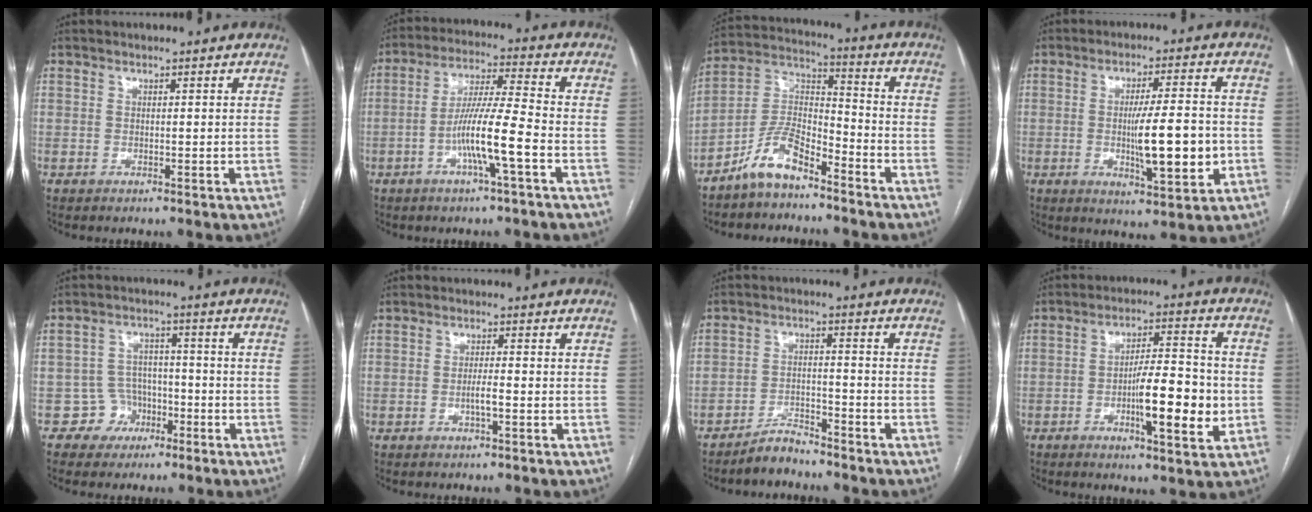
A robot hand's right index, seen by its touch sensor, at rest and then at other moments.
{"total": 10.0, "force": [-3.7, -0.1, 9.3], "torque": [-0.179, 0.004, -0.071]}
{"total": 9.1, "force": [-6.9, 3.3, 5.0], "torque": [-0.106, 0.022, -0.136]}
{"total": 10.8, "force": [-1.9, 1.6, 10.6], "torque": [-0.168, -0.007, -0.026]}
{"total": 4.9, "force": [-2.5, 4.2, 0.1], "torque": [0.008, 0.017, -0.038]}
{"total": 2.1, "force": [-0.8, 0.1, 1.9], "torque": [-0.035, 0.000, -0.015]}
{"total": 4.1, "force": [-3.9, 0.9, 0.9], "torque": [-0.013, -0.006, -0.071]}
{"total": 11.4, "force": [-2.7, 2.2, 10.9], "torque": [-0.173, 0.003, -0.041]}